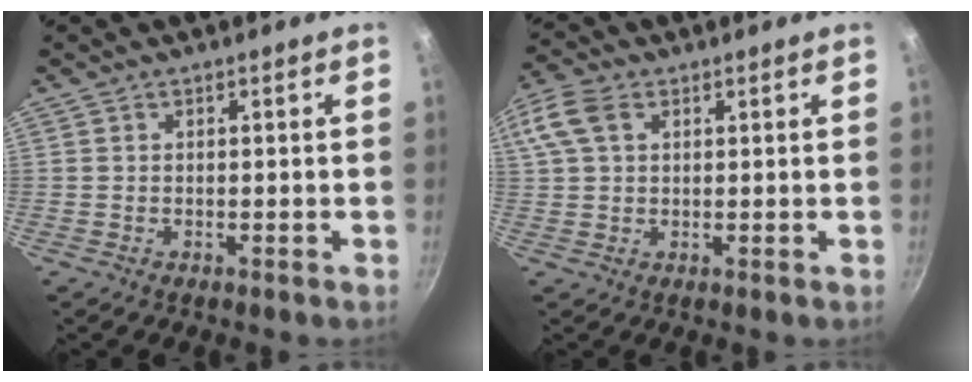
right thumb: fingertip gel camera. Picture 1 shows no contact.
{"total": 8.6, "force": [3.1, 5.7, 5.5], "torque": [-0.117, 0.021, 0.053]}